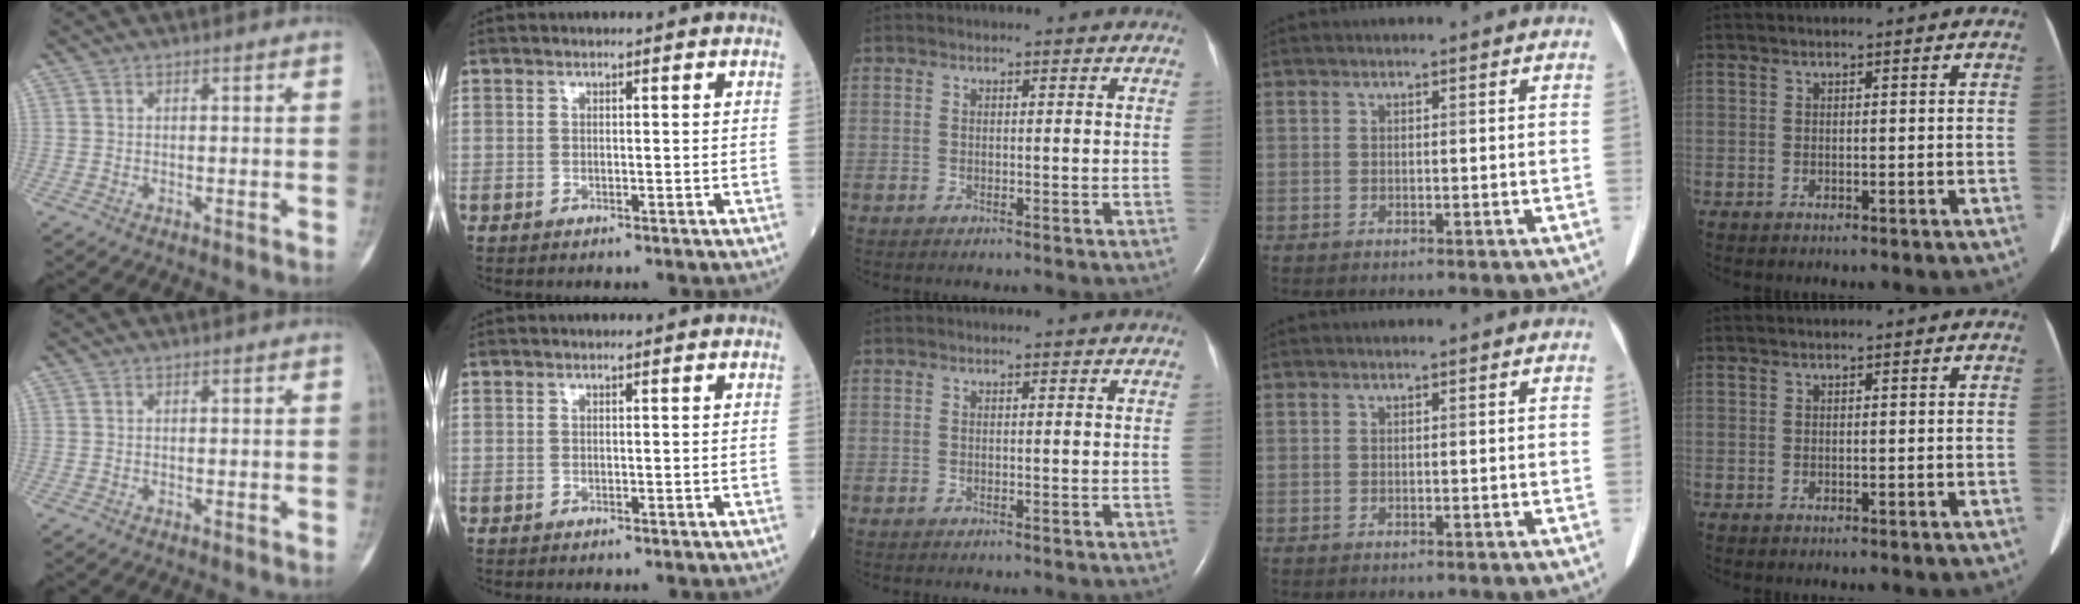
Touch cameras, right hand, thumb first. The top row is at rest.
{}